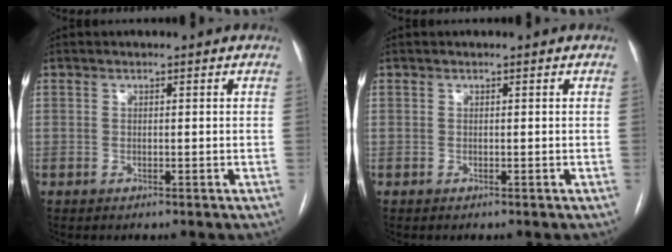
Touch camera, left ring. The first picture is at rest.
{"total": 0.0}